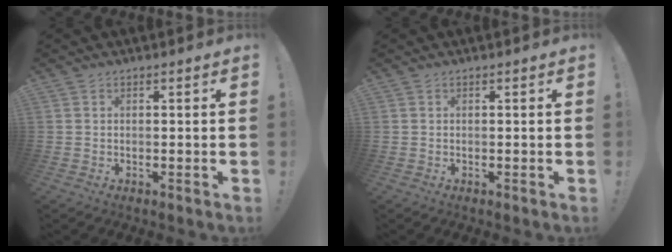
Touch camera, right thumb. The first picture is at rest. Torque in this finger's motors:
{"motor_torque": [0.00, 0.00, 0.00, 0.00, 0.00]}